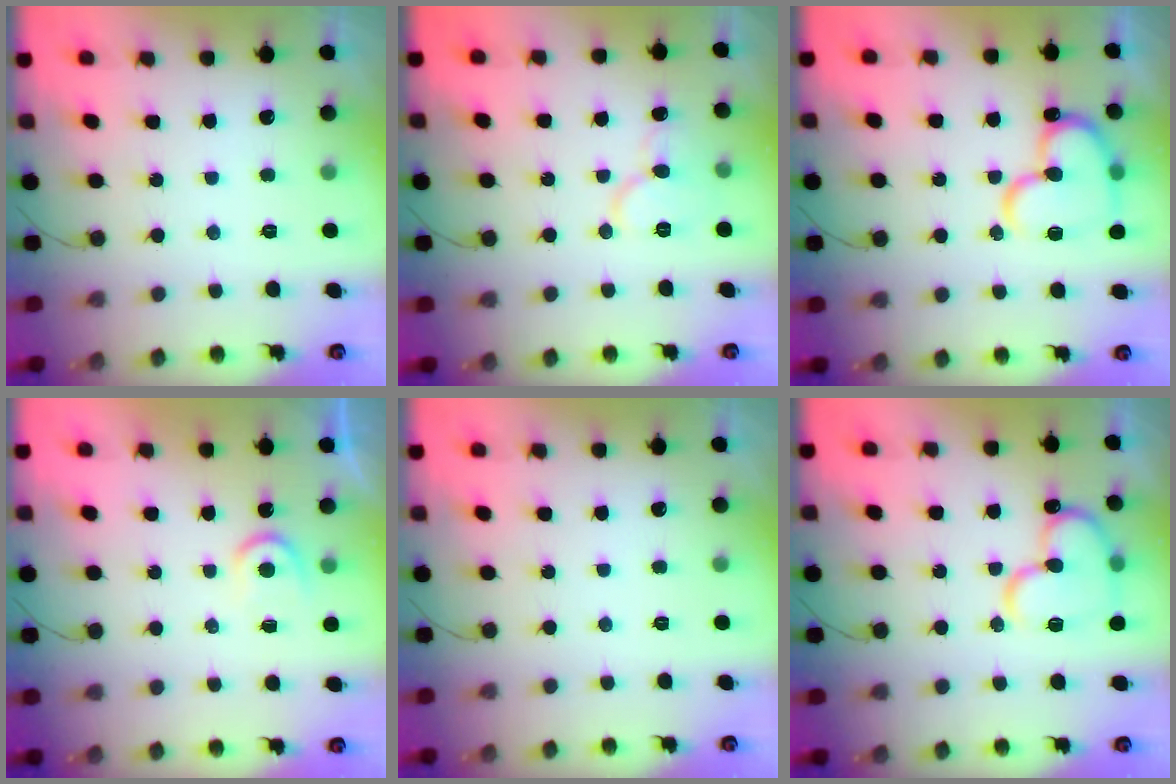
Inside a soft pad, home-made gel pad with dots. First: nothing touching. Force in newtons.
{"total": 8.0, "press": 8.0, "slide": 0.9}
{"total": 17.9, "press": 17.8, "slide": 1.7}
{"total": 3.6, "press": 3.6, "slide": 0.4}
{"total": 0.0}
{"total": 15.5, "press": 15.4, "slide": 2.1}